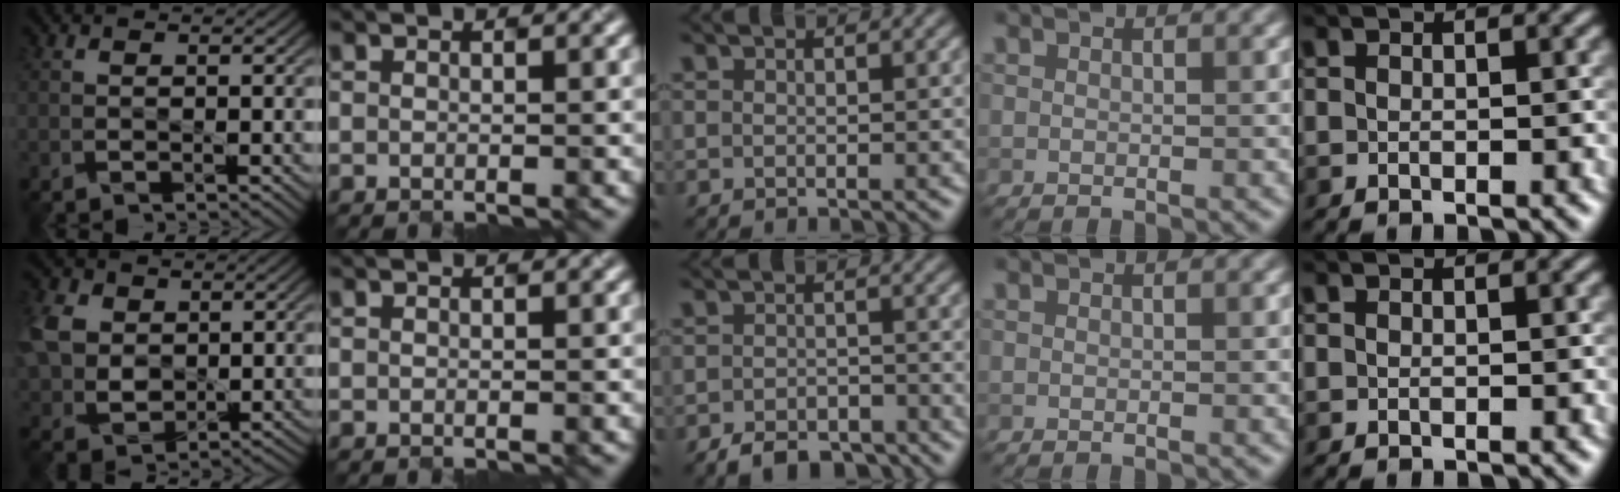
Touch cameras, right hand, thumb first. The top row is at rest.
{"thumb": {"total": 7.6, "force": [1.8, 6.0, 4.3], "torque": [-0.133, 0.011, 0.033]}, "middle": {"total": 4.2, "force": [-3.5, 1.8, 1.6], "torque": [-0.019, -0.005, -0.058]}}